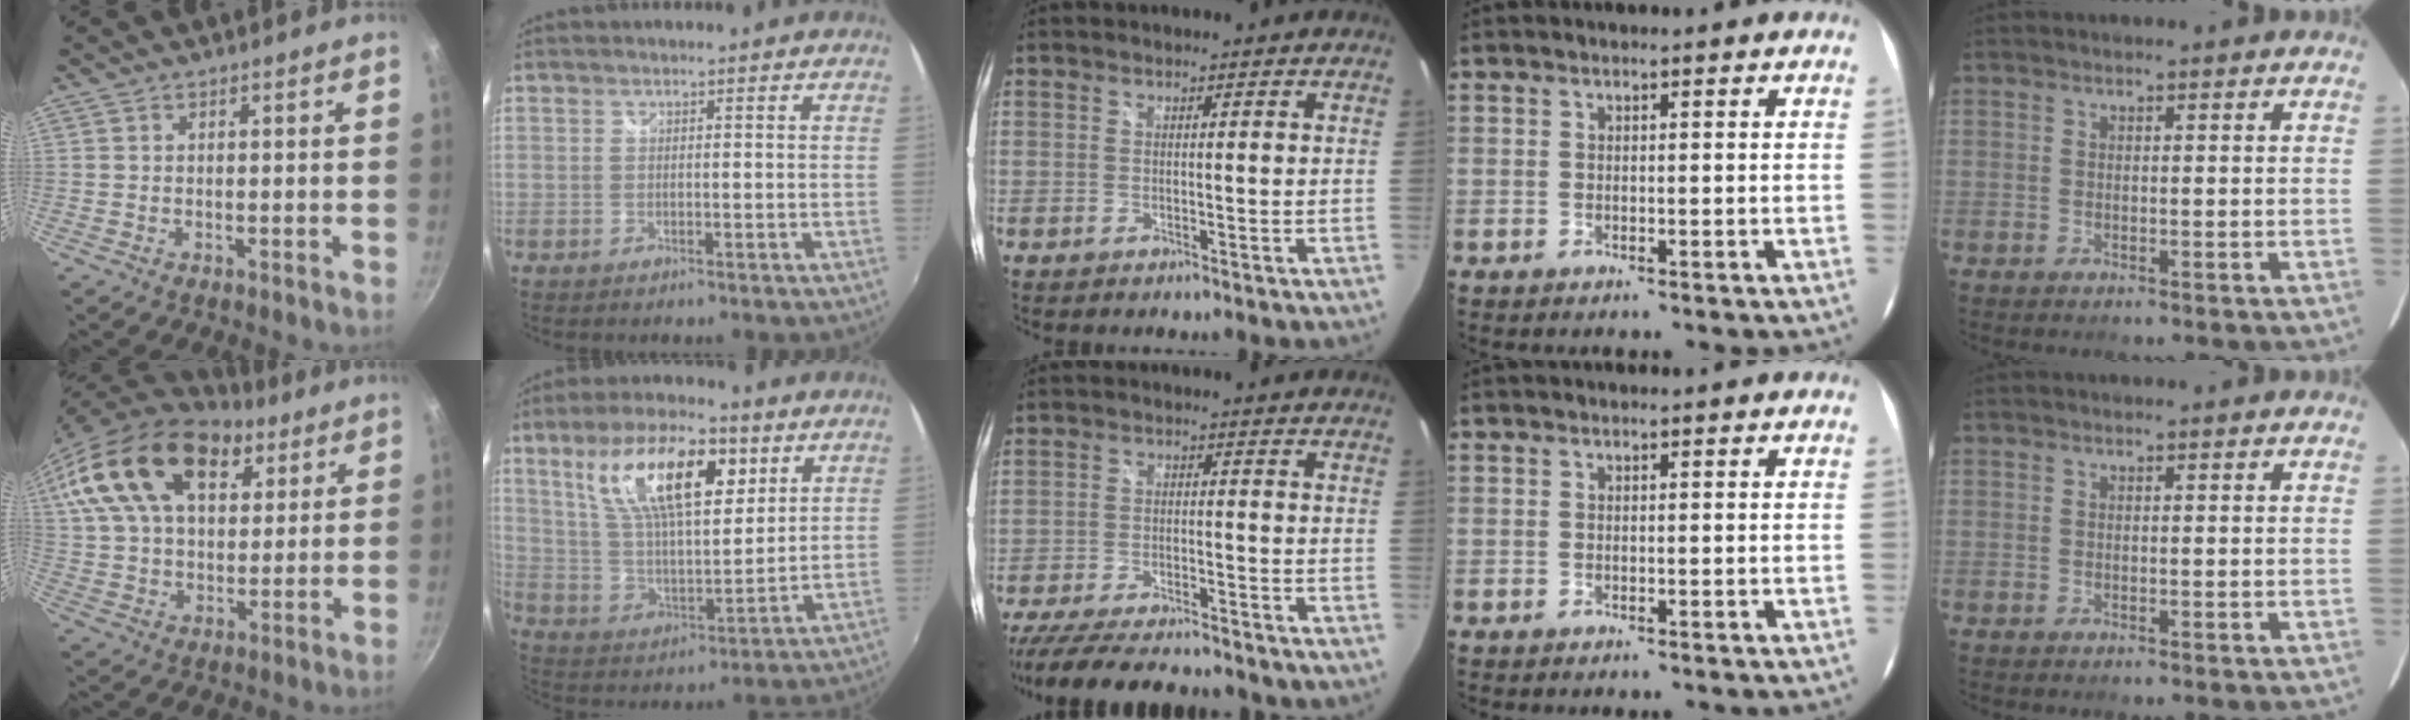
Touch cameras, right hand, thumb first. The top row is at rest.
{"thumb": {"total": 24.9, "force": [13.0, 14.3, 15.7], "torque": [-0.276, -0.006, 0.226]}, "index": {"total": 18.9, "force": [8.8, 7.5, 14.9], "torque": [-0.268, 0.015, 0.164]}, "middle": {"total": 19.0, "force": [-15.9, 5.3, 9.0], "torque": [-0.184, -0.027, -0.243]}}